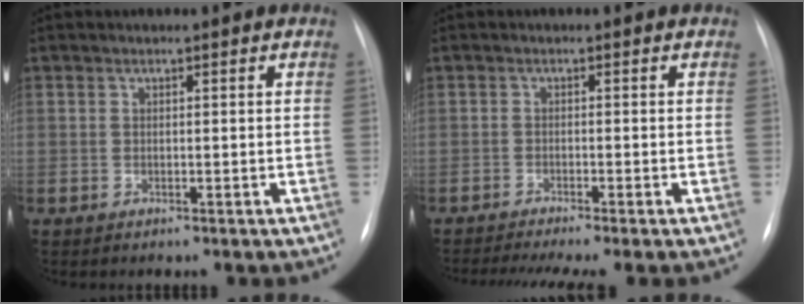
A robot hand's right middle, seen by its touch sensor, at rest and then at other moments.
{"total": 7.3, "force": [-5.7, -0.1, 4.5], "torque": [-0.062, -0.013, -0.089]}